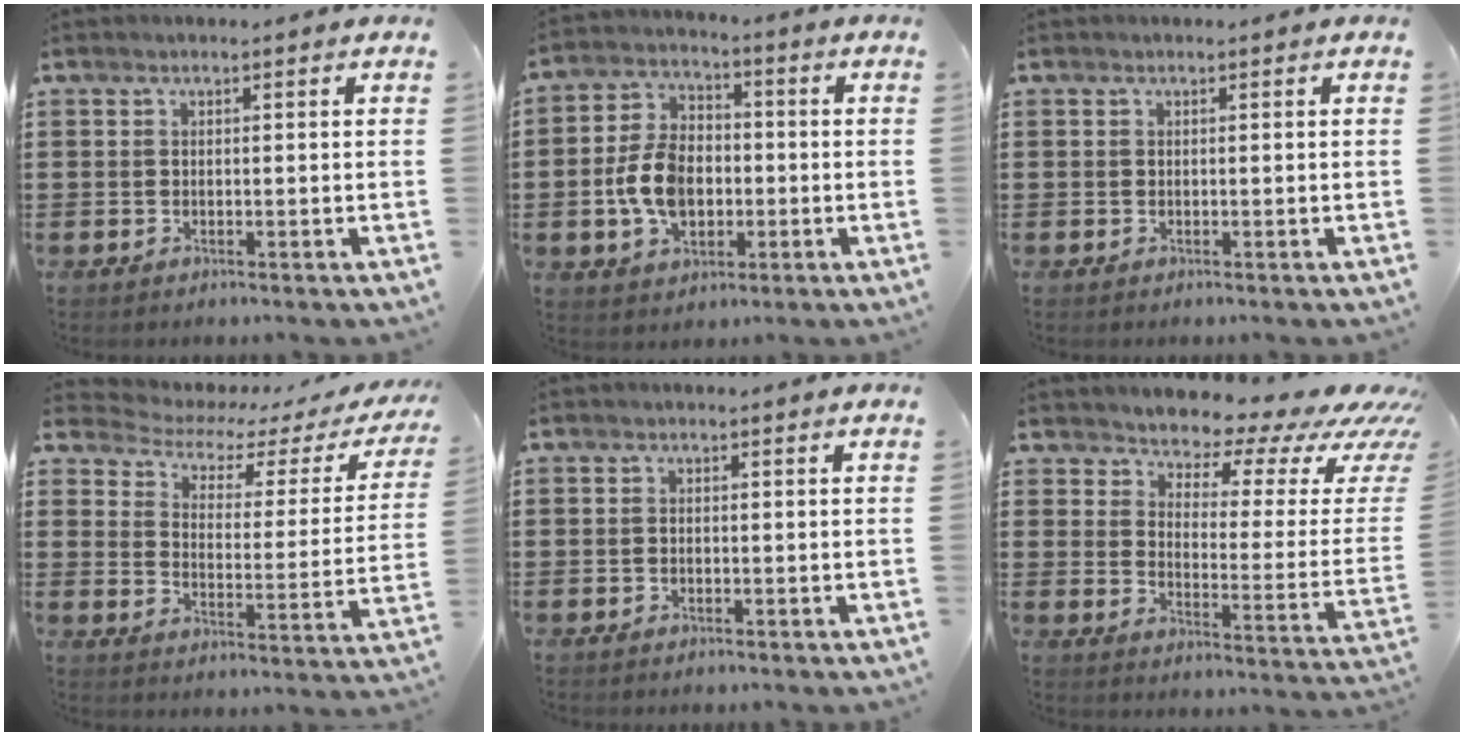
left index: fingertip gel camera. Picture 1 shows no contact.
{"total": 9.0, "force": [-1.5, 6.1, 6.4], "torque": [-0.150, 0.010, -0.031]}
{"total": 0.0}
{"total": 3.2, "force": [2.5, 1.4, 1.4], "torque": [-0.050, -0.016, 0.033]}
{"total": 0.5, "force": [-0.4, 0.4, 0.2], "torque": [-0.006, 0.000, -0.007]}
{"total": 5.8, "force": [5.1, 1.9, 2.0], "torque": [-0.046, -0.050, 0.083]}